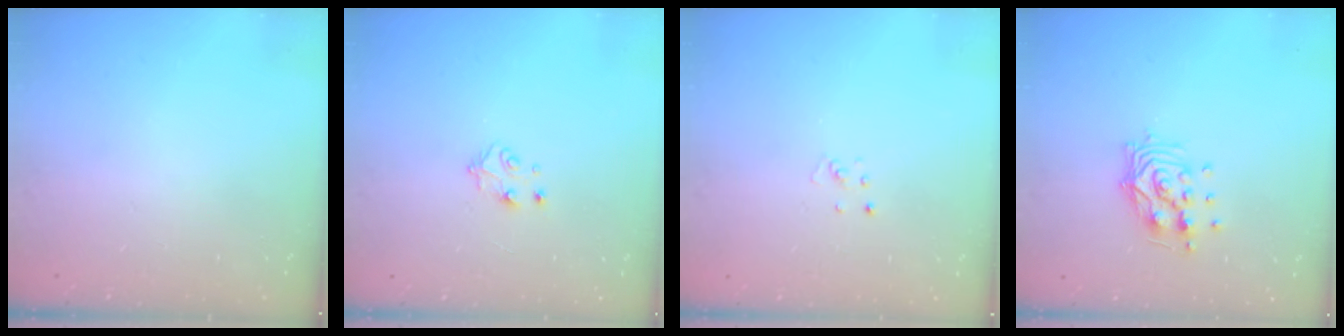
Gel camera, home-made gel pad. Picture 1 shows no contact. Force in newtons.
{"total": 5.4, "press": 5.4, "slide": 0.4}
{"total": 3.1, "press": 3.1, "slide": 0.4}
{"total": 10.8, "press": 10.7, "slide": 1.1}